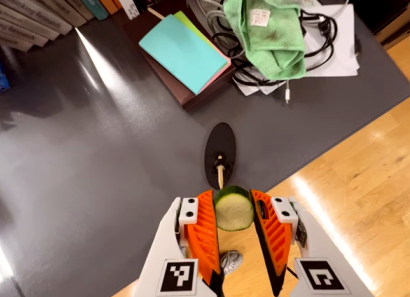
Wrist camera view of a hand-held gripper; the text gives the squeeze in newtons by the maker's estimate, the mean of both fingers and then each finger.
{"total": 8.7, "left": 8.5, "right": 8.9}